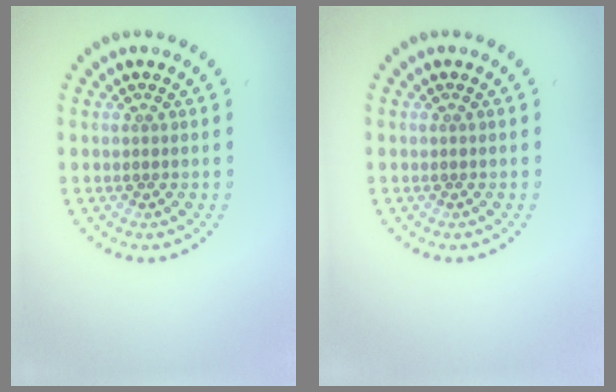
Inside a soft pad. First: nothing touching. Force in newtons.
{"total": 0.0}